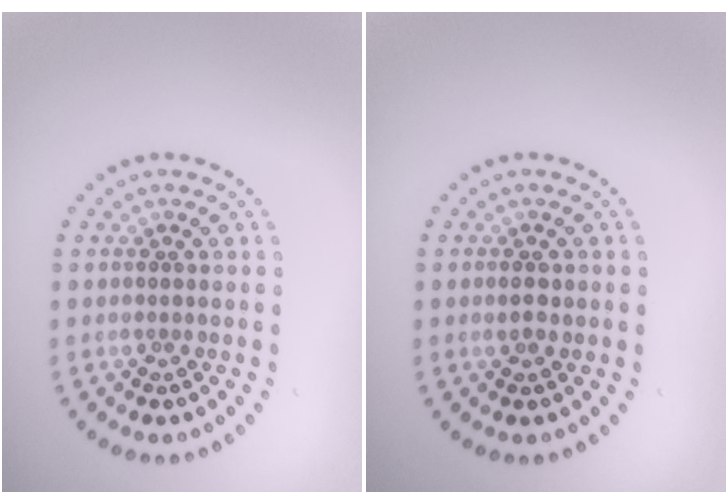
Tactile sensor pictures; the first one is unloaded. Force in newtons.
{"total": 1.1, "press": 1.1, "slide": 0.2}